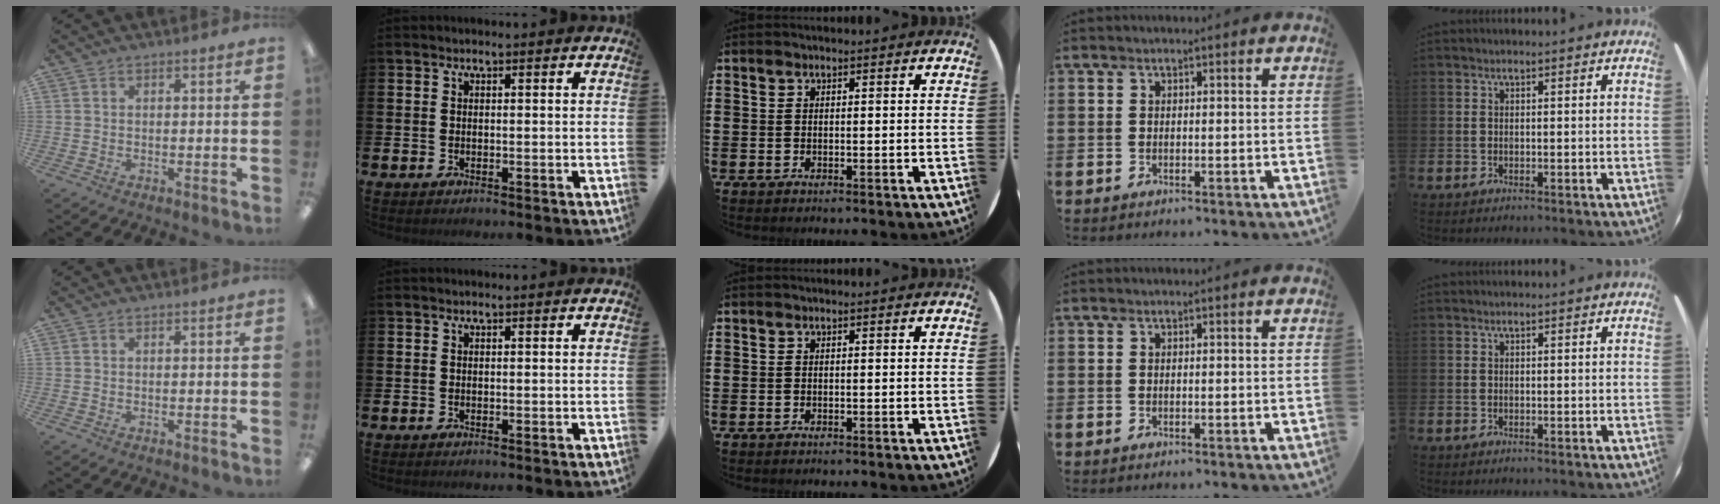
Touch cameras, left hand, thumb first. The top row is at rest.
{}